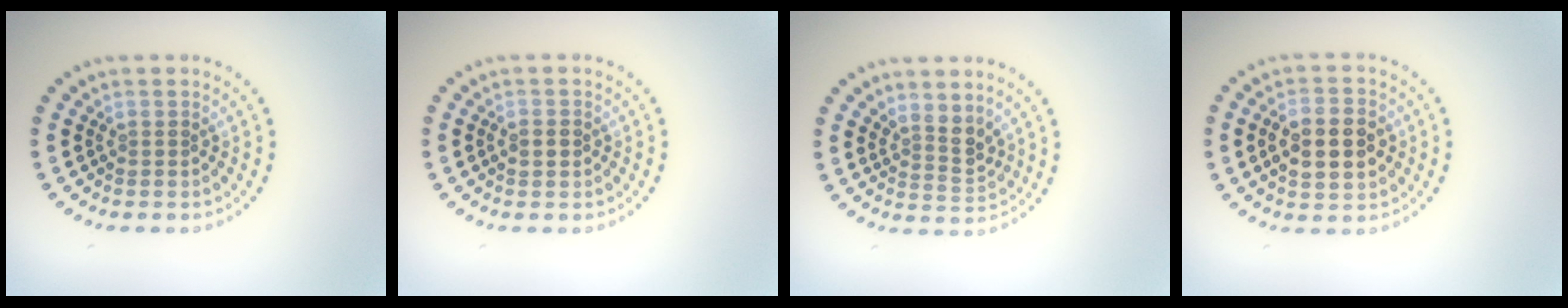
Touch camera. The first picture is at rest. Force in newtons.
{"total": 1.7, "press": 1.7, "slide": 0.1}
{"total": 2.6, "press": 2.0, "slide": 1.6}
{"total": 5.3, "press": 5.3, "slide": 0.2}